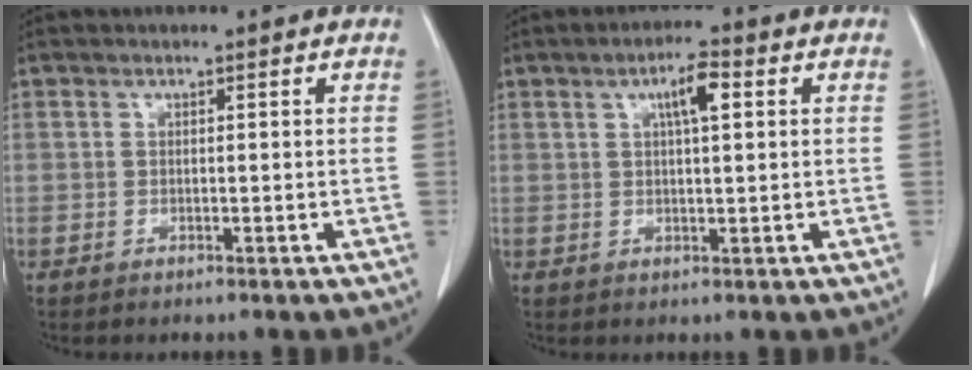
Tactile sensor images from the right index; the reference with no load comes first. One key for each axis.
{"total": 4.5, "fx": 1.6, "fy": 0.8, "fz": 4.1, "tx": -0.074, "ty": 0.007, "tz": 0.027}